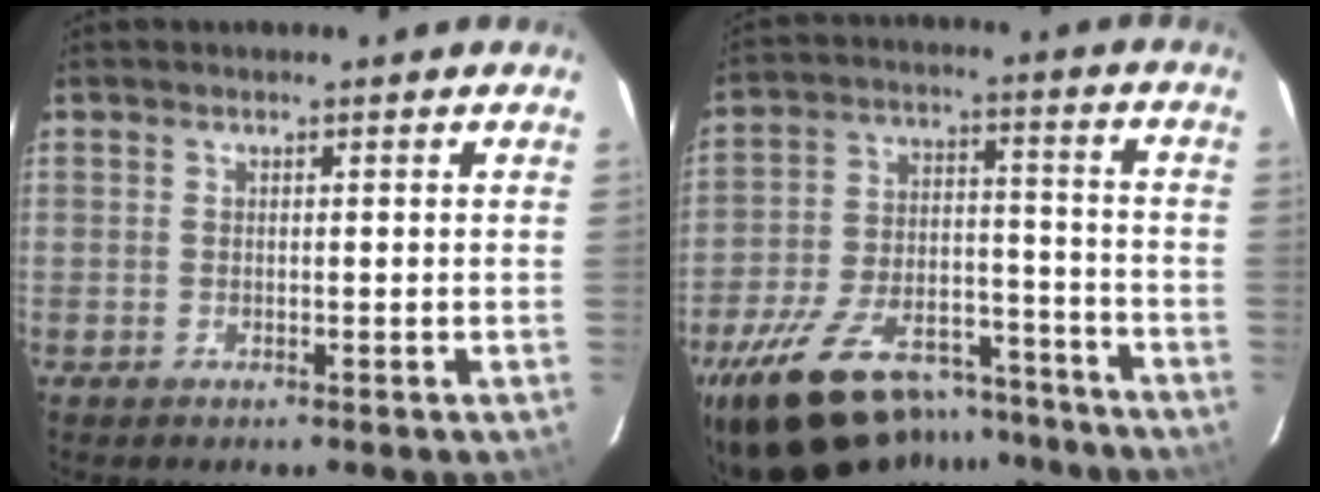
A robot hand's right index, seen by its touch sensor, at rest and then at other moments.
{"total": 23.4, "force": [-17.9, 10.5, 10.8], "torque": [-0.218, 0.015, -0.261]}